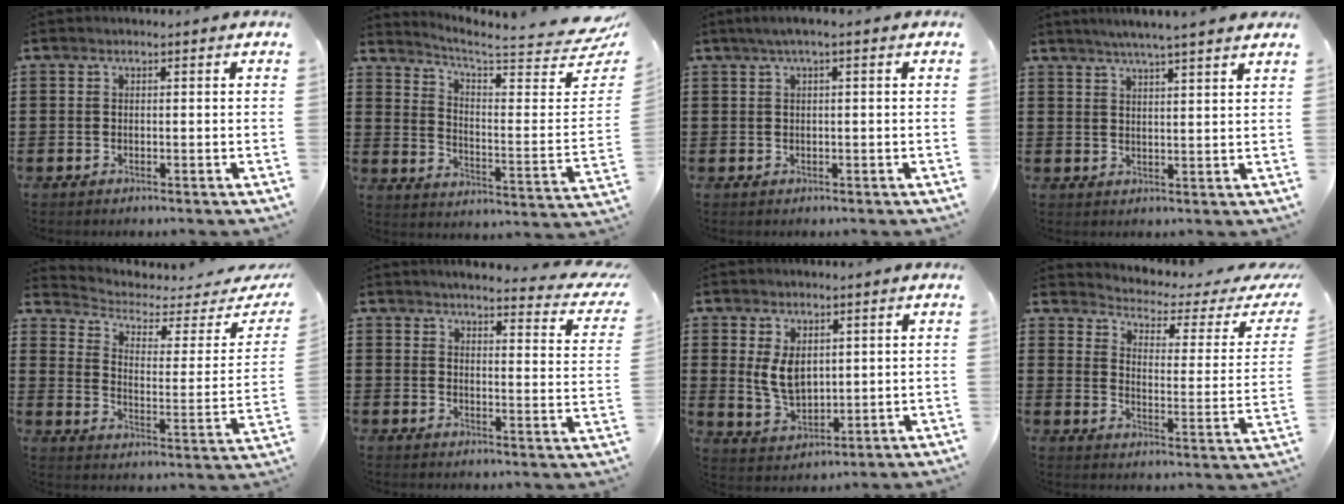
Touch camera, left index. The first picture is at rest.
{"total": 4.6, "force": [3.9, 0.0, 2.6], "torque": [-0.064, -0.049, 0.056]}
{"total": 1.4, "force": [0.2, 0.1, 1.4], "torque": [-0.022, -0.002, 0.003]}
{"total": 3.9, "force": [3.5, -0.6, 1.7], "torque": [-0.044, -0.009, 0.060]}
{"total": 3.0, "force": [2.1, 1.4, 1.6], "torque": [-0.049, -0.019, 0.030]}
{"total": 3.8, "force": [3.5, -0.1, 1.5], "torque": [-0.039, -0.027, 0.054]}
{"total": 5.7, "force": [1.8, 3.7, 4.0], "torque": [-0.092, -0.001, 0.028]}
{"total": 2.4, "force": [2.0, 0.7, 1.1], "torque": [-0.041, -0.023, 0.022]}